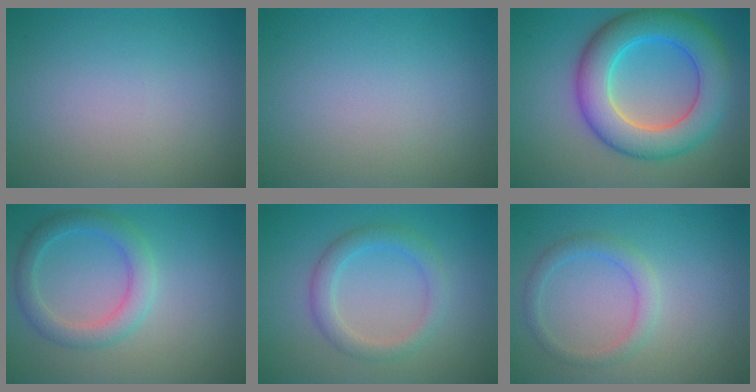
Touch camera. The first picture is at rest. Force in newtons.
{"total": 0.0}
{"total": 8.8, "press": 8.8, "slide": 0.3}
{"total": 3.3, "press": 3.3, "slide": 0.1}
{"total": 2.9, "press": 2.9, "slide": 0.3}
{"total": 2.1, "press": 2.0, "slide": 0.3}